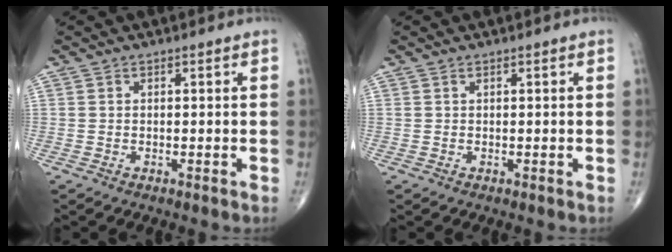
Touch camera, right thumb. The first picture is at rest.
{"total": 0.0}